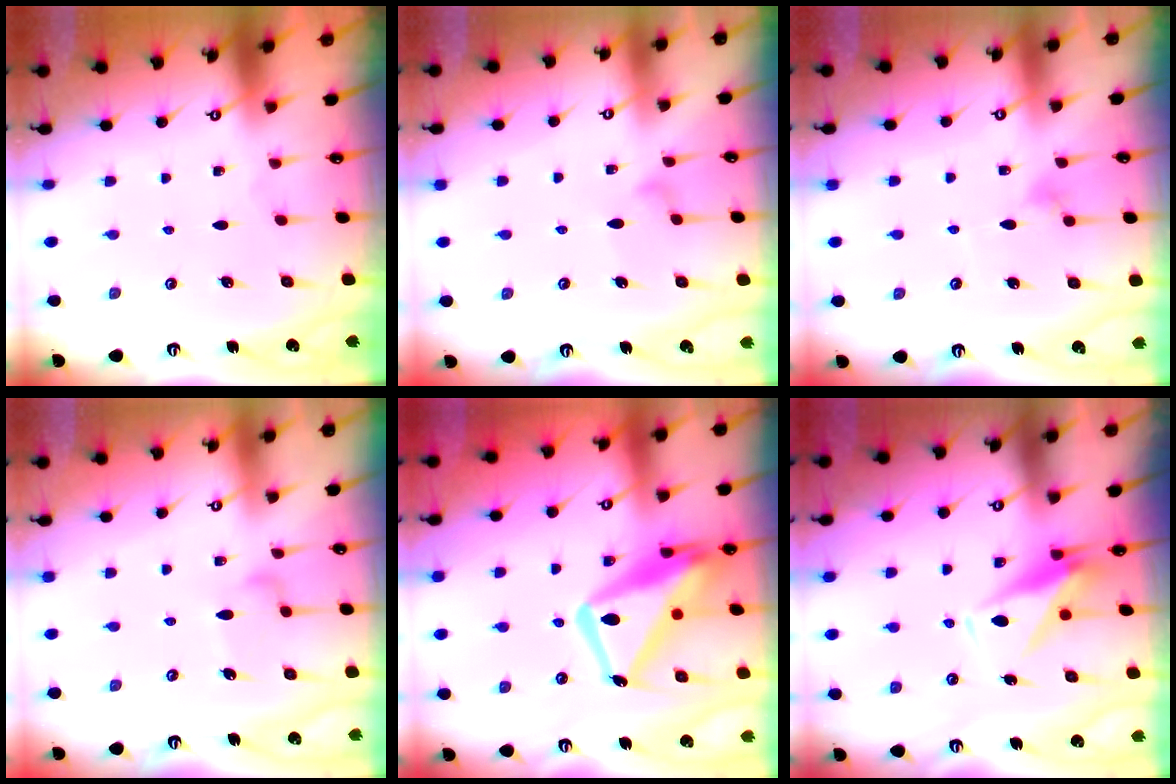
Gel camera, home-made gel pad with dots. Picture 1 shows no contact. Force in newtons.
{"total": 7.0, "press": 7.0, "slide": 0.5}
{"total": 4.9, "press": 4.7, "slide": 1.4}
{"total": 9.8, "press": 9.8, "slide": 0.3}
{"total": 18.9, "press": 18.8, "slide": 1.9}
{"total": 7.2, "press": 7.2, "slide": 0.9}